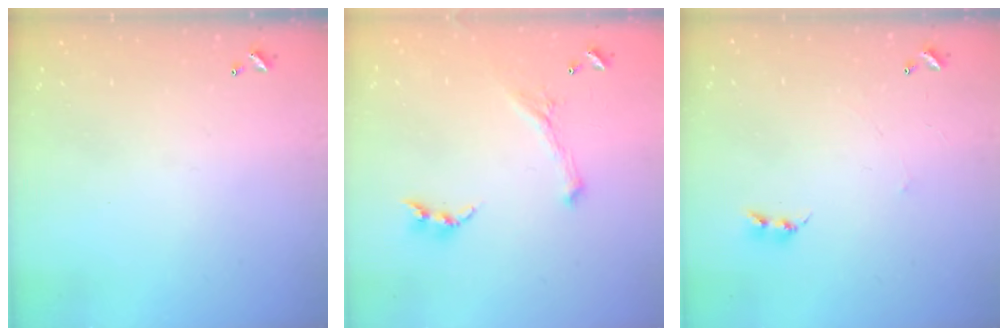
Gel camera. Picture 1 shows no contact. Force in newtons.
{"total": 1.6, "press": 1.5, "slide": 0.4}
{"total": 2.4, "press": 2.4, "slide": 0.4}